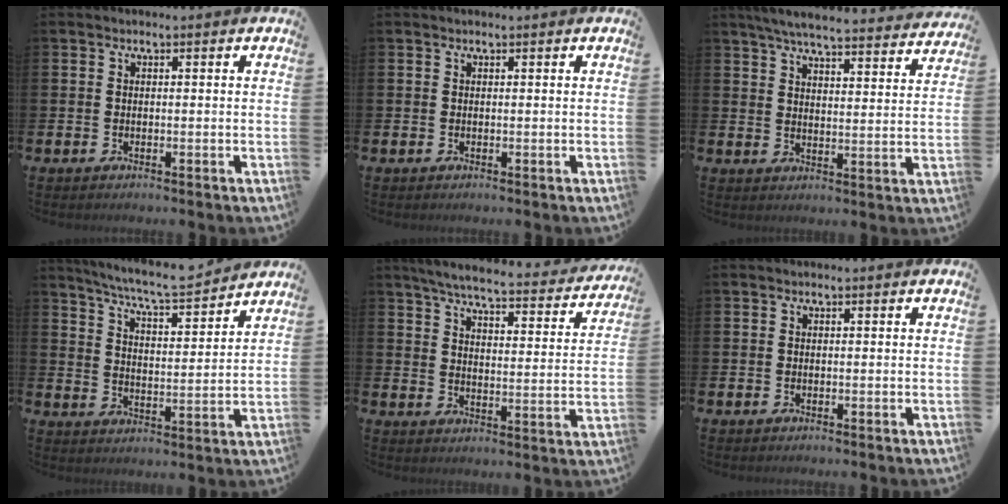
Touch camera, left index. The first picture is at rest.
{"total": 0.0}
{"total": 6.1, "force": [5.8, 0.5, 1.7], "torque": [-0.046, -0.040, 0.100]}
{"total": 7.5, "force": [7.2, 0.2, 2.3], "torque": [-0.069, -0.049, 0.125]}
{"total": 5.8, "force": [5.3, 0.7, 2.2], "torque": [-0.055, -0.040, 0.085]}
{"total": 0.0}